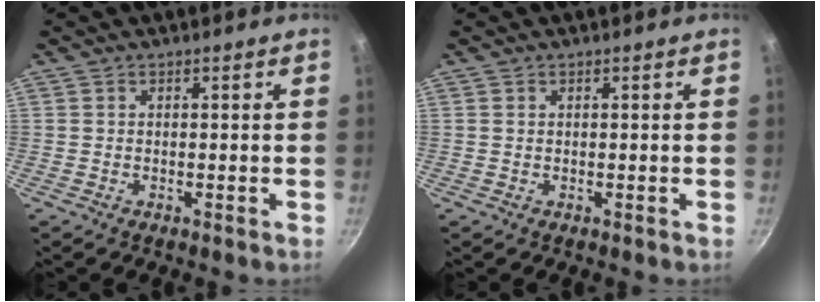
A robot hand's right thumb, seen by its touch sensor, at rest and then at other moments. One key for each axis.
{"total": 0.0}